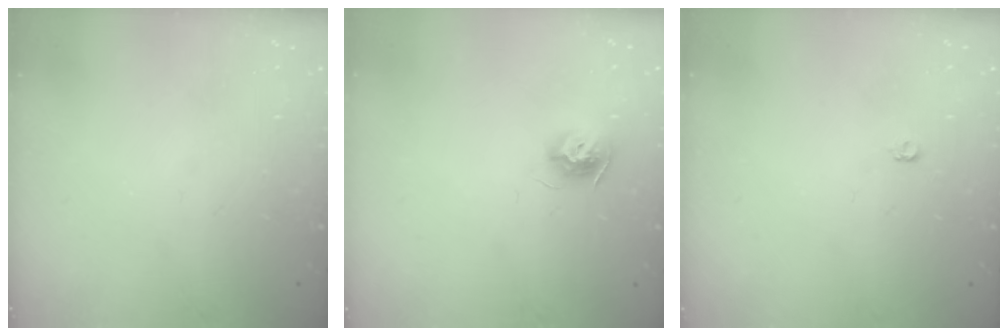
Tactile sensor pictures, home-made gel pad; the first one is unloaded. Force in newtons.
{"total": 8.3, "press": 8.3, "slide": 0.4}
{"total": 3.9, "press": 3.9, "slide": 0.7}